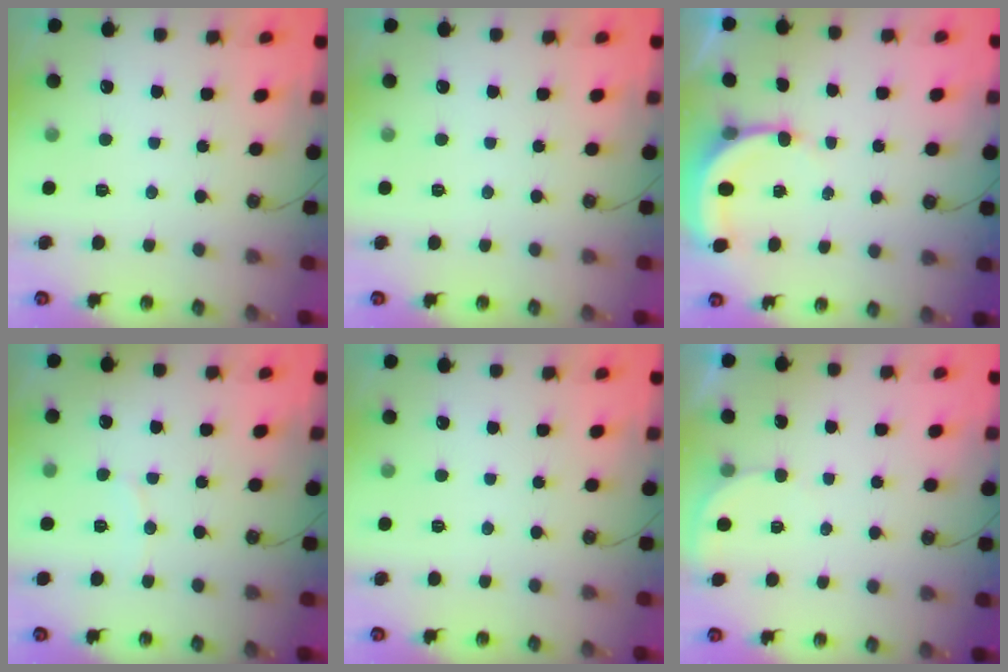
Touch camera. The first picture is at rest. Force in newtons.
{"total": 0.0}
{"total": 5.0, "press": 5.0, "slide": 0.3}
{"total": 4.4, "press": 4.4, "slide": 0.5}
{"total": 0.0}
{"total": 1.9, "press": 1.9, "slide": 0.1}